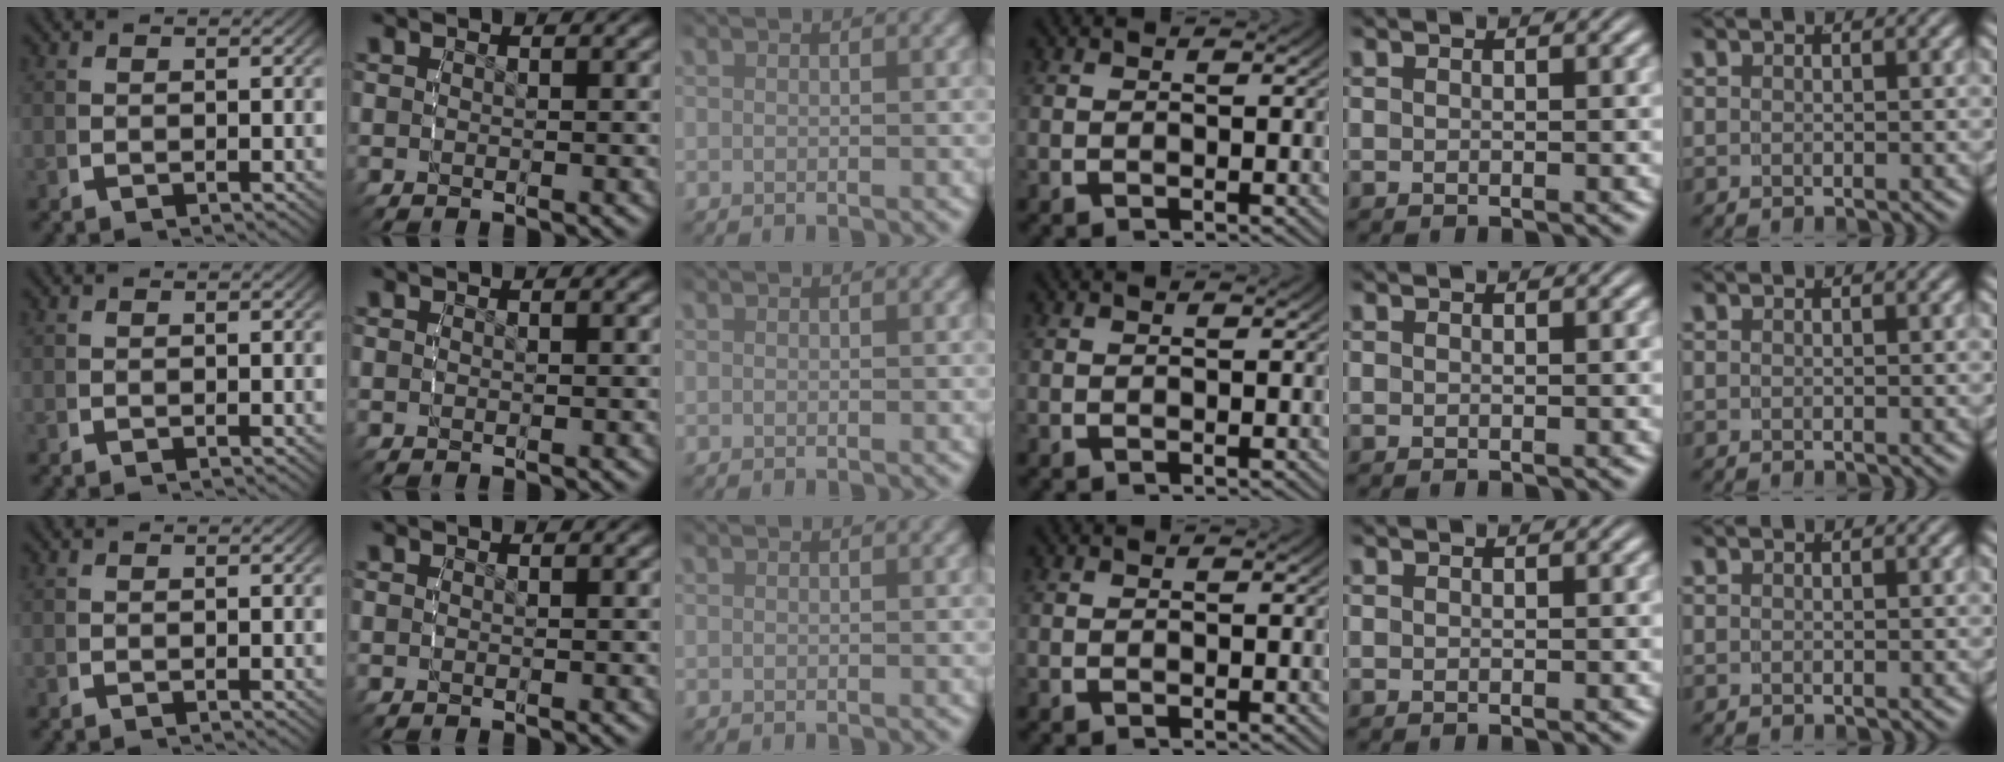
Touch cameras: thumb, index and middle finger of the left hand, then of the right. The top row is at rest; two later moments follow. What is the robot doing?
{"motion": "reach", "object": "jacket"}